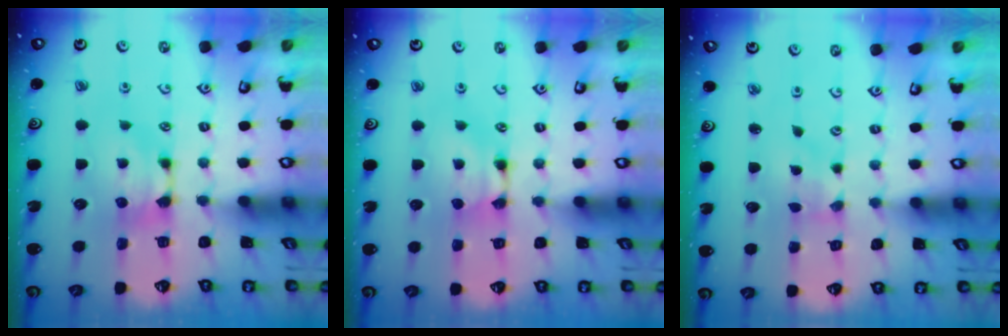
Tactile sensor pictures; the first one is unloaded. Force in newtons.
{"total": 1.7, "press": 1.7, "slide": 0.1}
{"total": 2.7, "press": 2.6, "slide": 1.0}